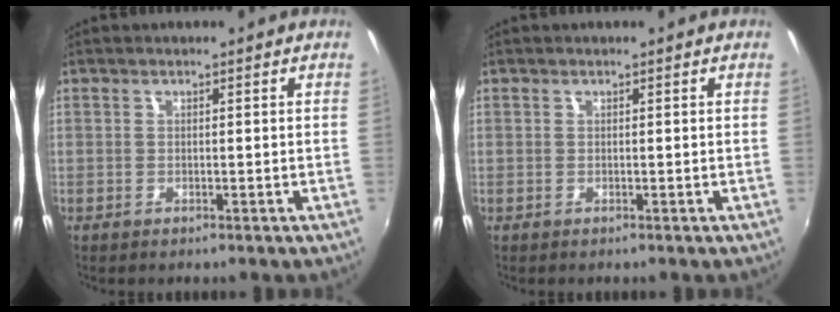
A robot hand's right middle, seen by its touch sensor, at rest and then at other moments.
{"total": 0.0}